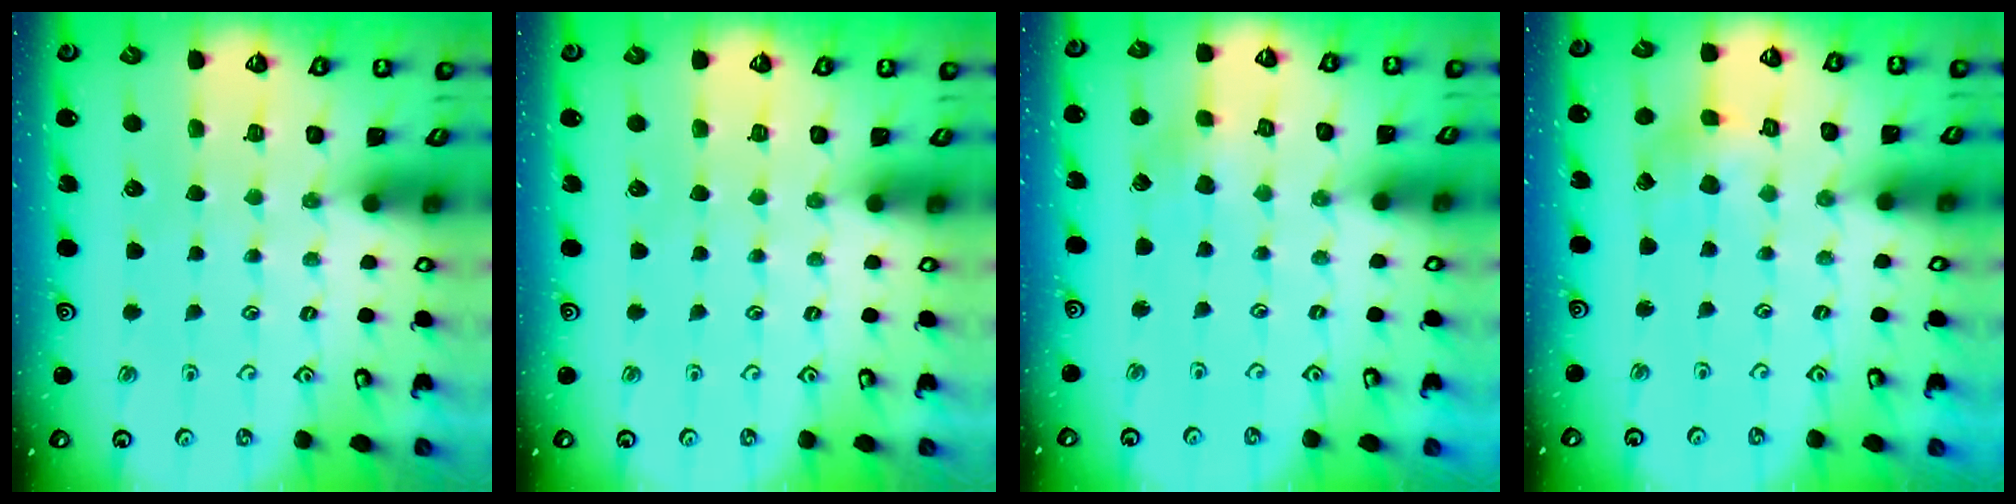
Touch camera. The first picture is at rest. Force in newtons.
{"total": 0.0}
{"total": 2.8, "press": 2.8, "slide": 0.6}
{"total": 2.5, "press": 2.5, "slide": 0.3}